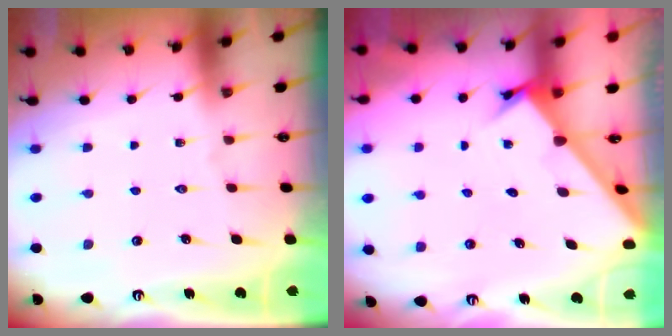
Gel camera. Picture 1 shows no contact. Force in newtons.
{"total": 1.9, "press": 1.9, "slide": 0.1}